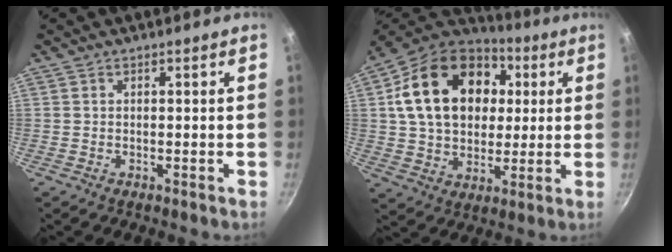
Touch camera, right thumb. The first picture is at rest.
{"total": 23.4, "force": [5.2, 17.0, 15.2], "torque": [-0.239, 0.016, 0.085]}